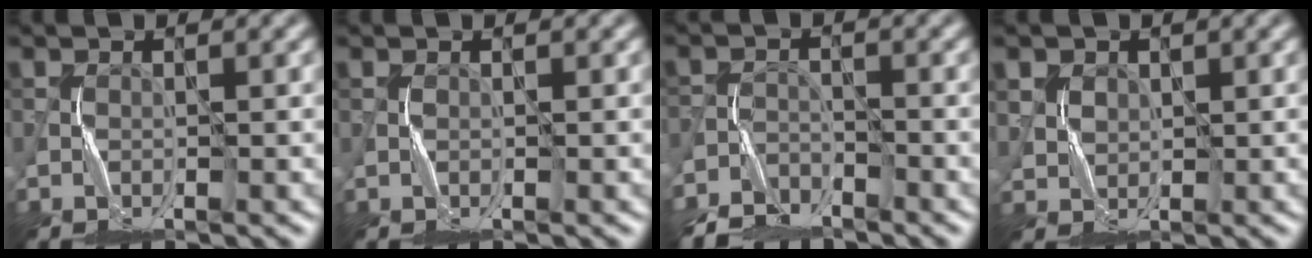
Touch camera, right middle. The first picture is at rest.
{"total": 0.0}
{"total": 4.9, "force": [-4.5, 1.7, 1.0], "torque": [-0.013, -0.015, -0.087]}
{"total": 3.2, "force": [2.0, 2.2, 1.1], "torque": [-0.043, 0.000, 0.055]}